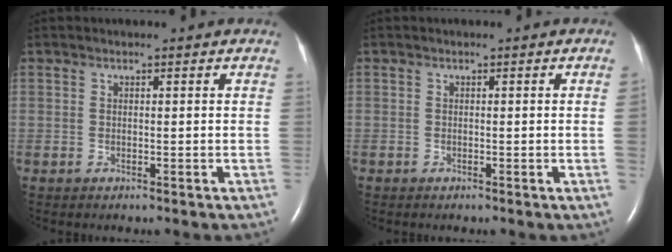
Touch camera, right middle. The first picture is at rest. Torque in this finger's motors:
{"motor_torque": [0.36, -0.36, -1.06, -0.21]}